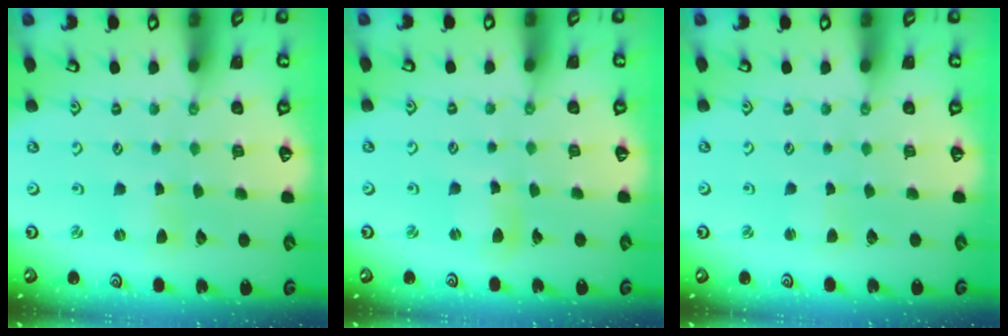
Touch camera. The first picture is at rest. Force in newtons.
{"total": 4.0, "press": 4.0, "slide": 0.5}
{"total": 1.5, "press": 1.4, "slide": 0.2}